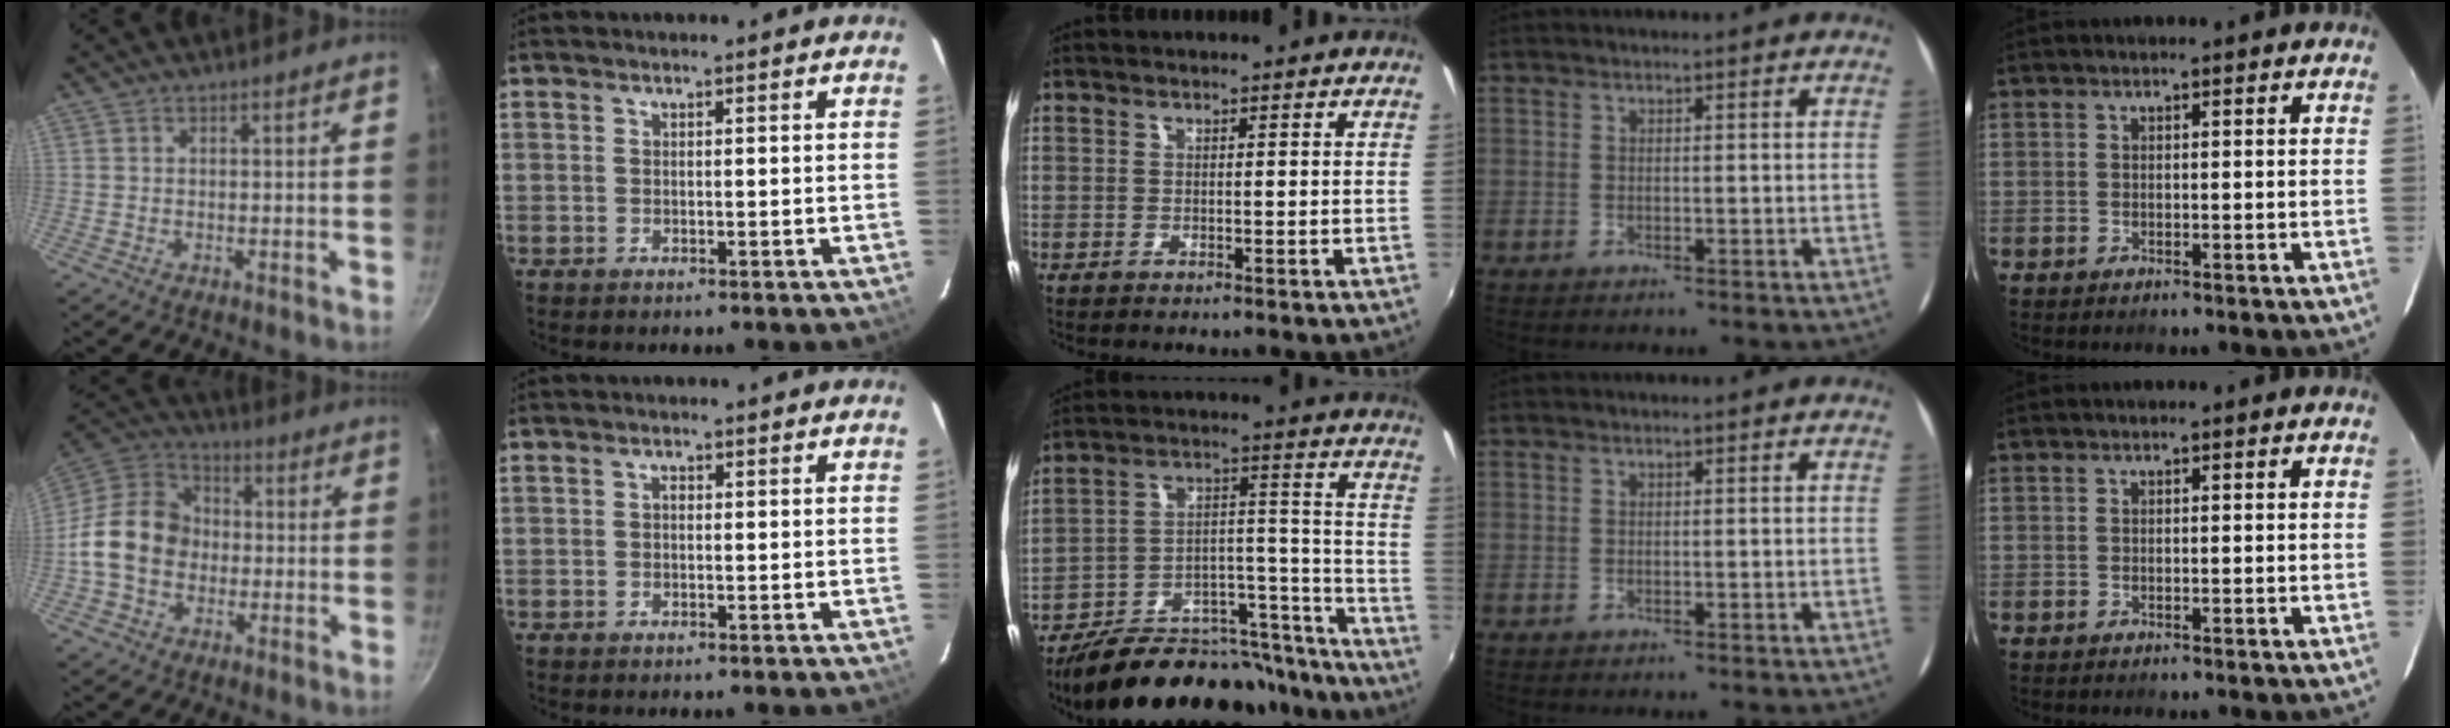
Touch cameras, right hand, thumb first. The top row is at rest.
{"thumb": {"total": 14.2, "force": [-1.7, 11.4, 8.3], "torque": [-0.113, 0.034, -0.052]}, "index": {"total": 0.6, "force": [-0.1, 0.5, 0.4], "torque": [-0.006, 0.004, -0.004]}, "middle": {"total": 25.1, "force": [-21.1, 9.0, 10.0], "torque": [-0.148, 0.049, -0.287]}}